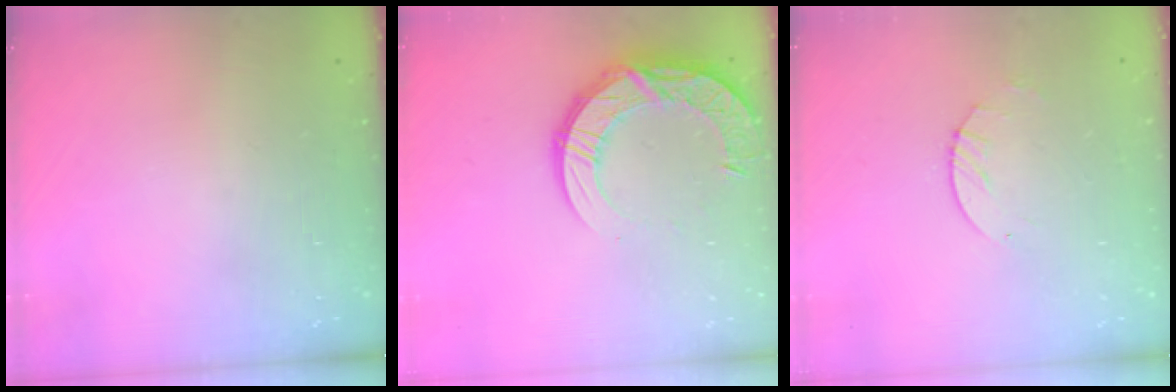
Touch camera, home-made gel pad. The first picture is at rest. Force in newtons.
{"total": 19.5, "press": 19.4, "slide": 1.5}
{"total": 2.6, "press": 2.5, "slide": 0.4}